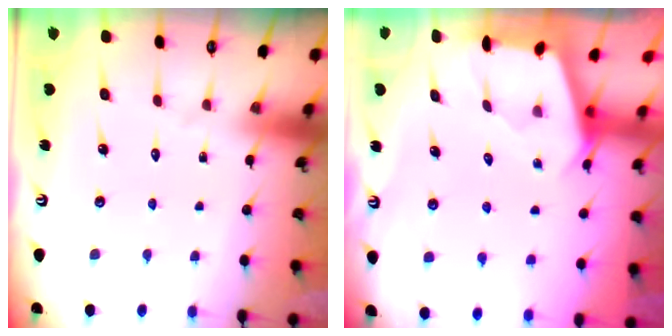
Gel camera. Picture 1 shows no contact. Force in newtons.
{"total": 2.4, "press": 2.4, "slide": 0.3}